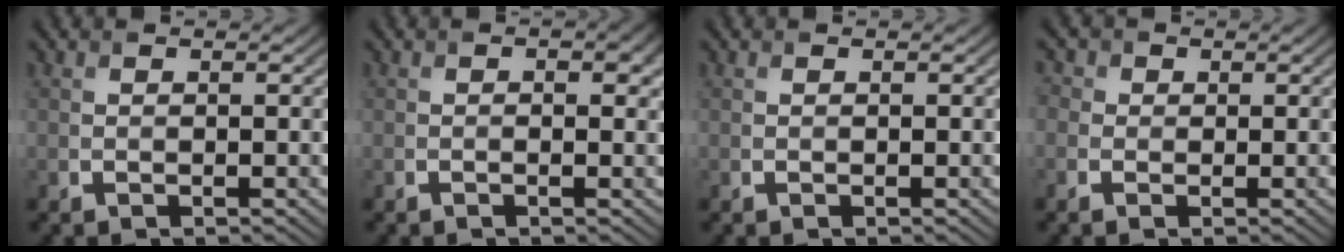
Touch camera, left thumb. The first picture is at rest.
{"total": 1.9, "force": [0.3, 0.8, 1.7], "torque": [-0.023, -0.001, 0.002]}
{"total": 0.0}
{"total": 2.5, "force": [0.0, 2.3, 0.8], "torque": [-0.023, 0.006, -0.009]}